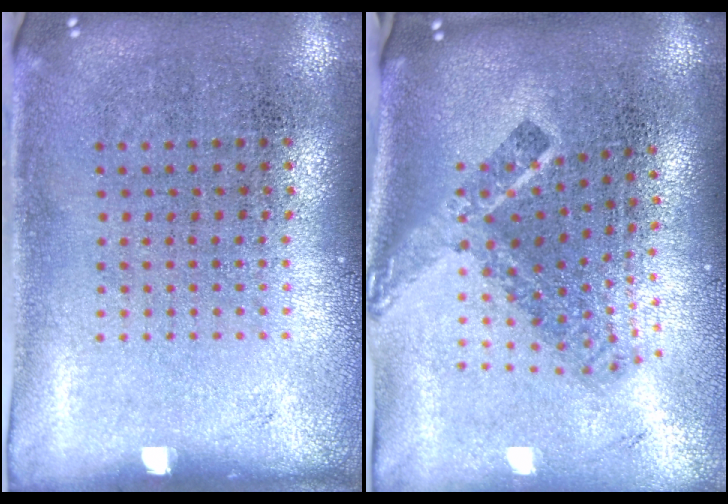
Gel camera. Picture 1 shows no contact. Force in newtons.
{"total": 2.3, "press": 1.5, "slide": 1.7}